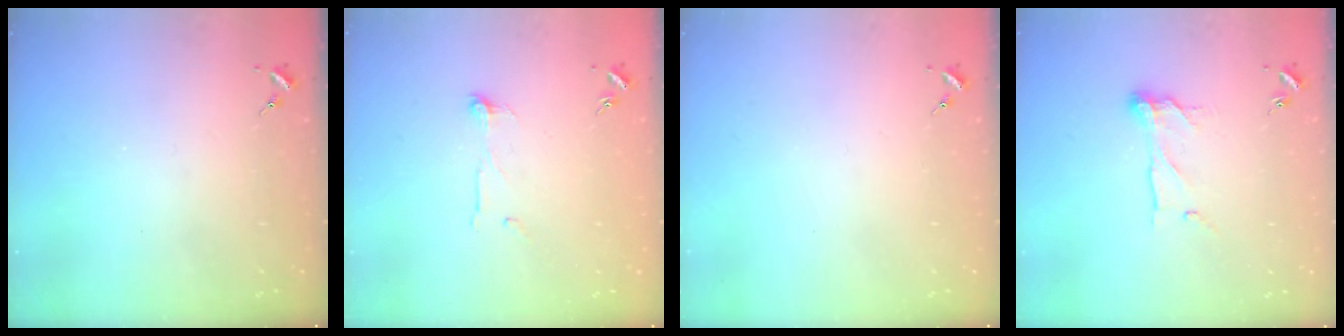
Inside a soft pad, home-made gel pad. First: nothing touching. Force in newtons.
{"total": 4.9, "press": 4.8, "slide": 0.4}
{"total": 0.0}
{"total": 9.5, "press": 9.5, "slide": 0.4}